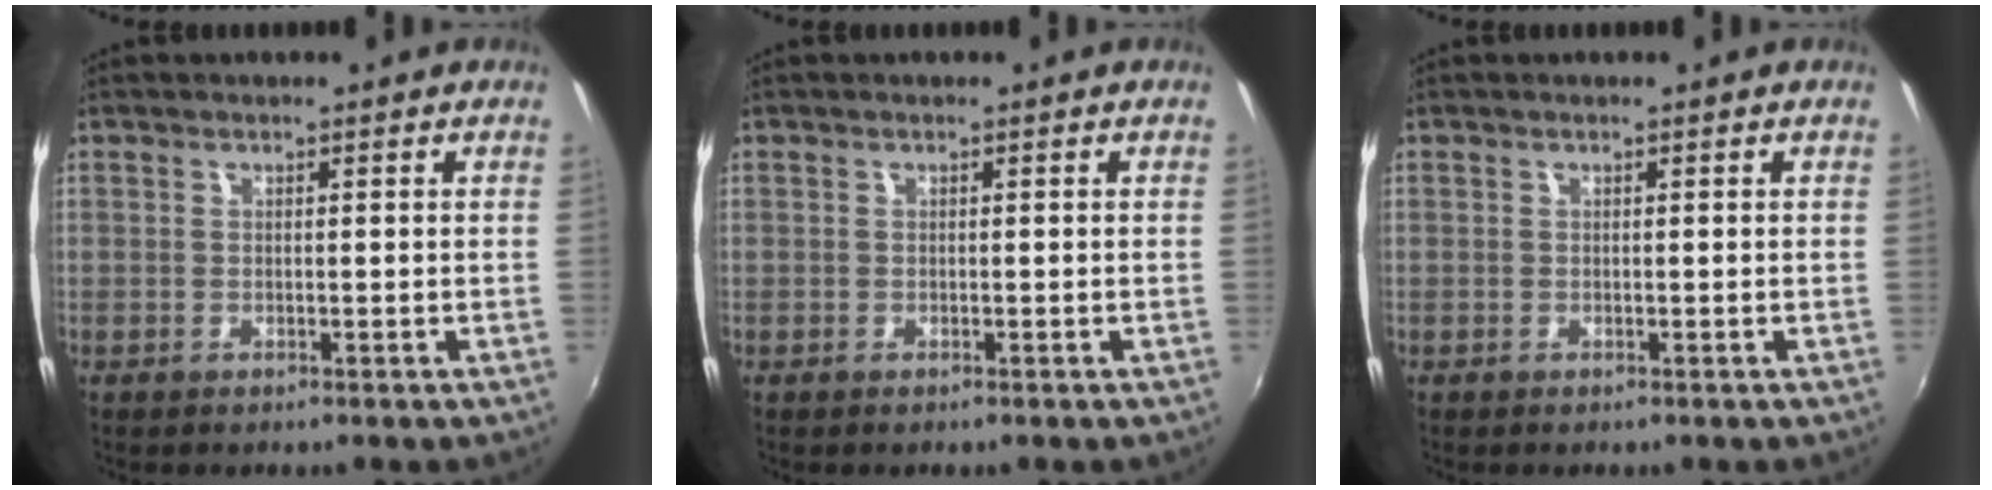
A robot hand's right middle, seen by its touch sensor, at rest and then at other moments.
{"total": 0.0}
{"total": 0.0}